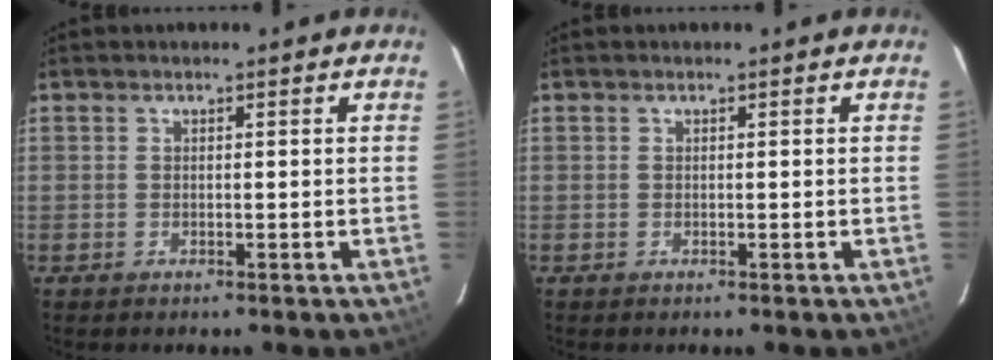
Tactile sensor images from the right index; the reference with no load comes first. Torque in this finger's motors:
{"motor_torque": [0.00, 0.00, 0.00, 0.00]}